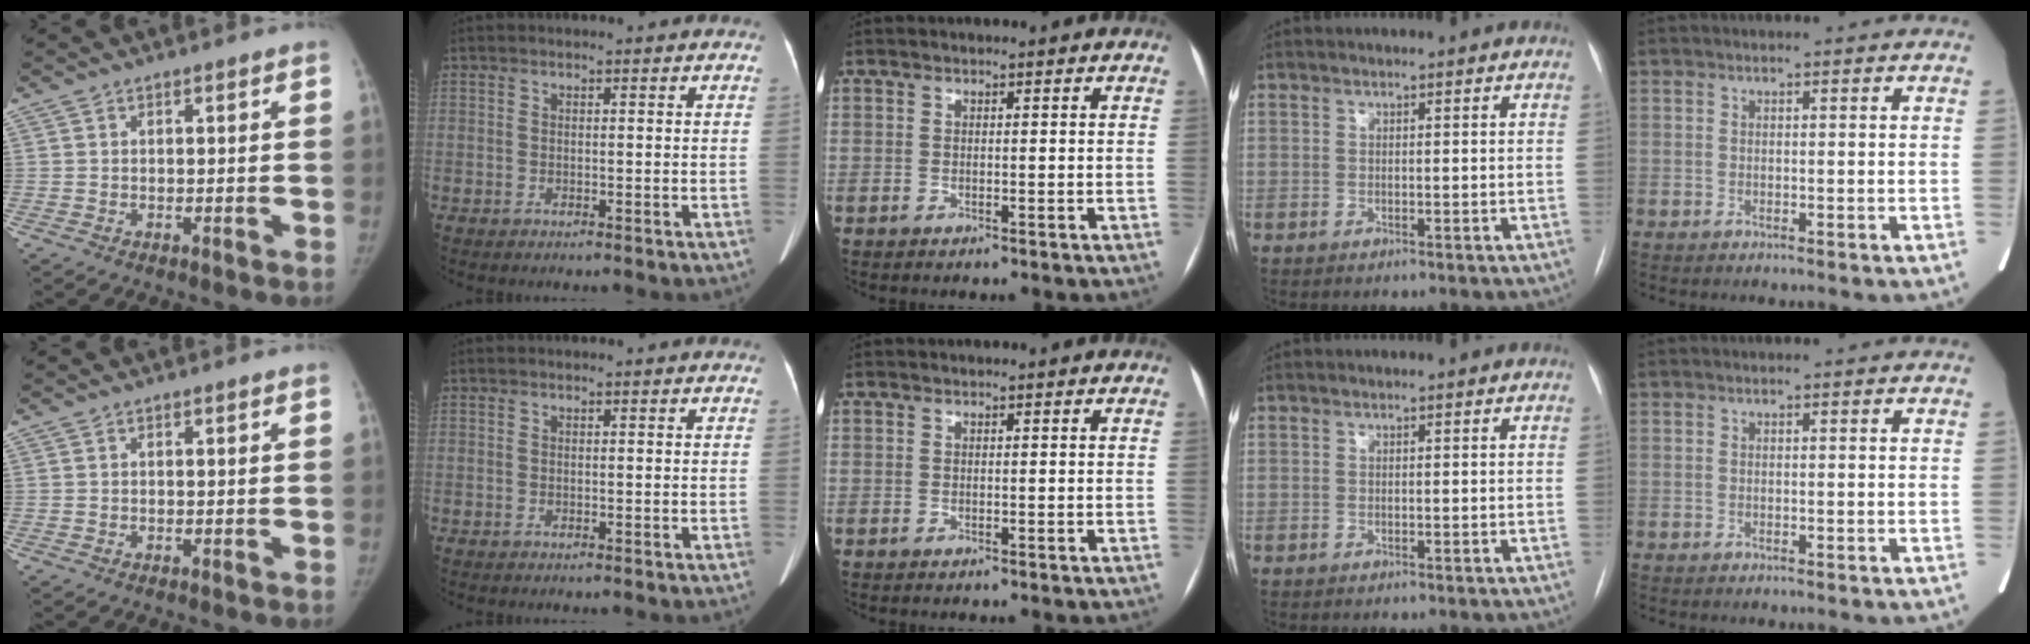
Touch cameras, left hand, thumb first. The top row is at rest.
{}